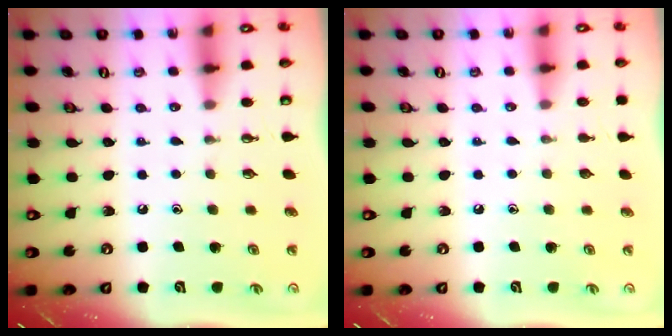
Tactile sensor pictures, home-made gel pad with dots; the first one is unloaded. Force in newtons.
{"total": 0.0}